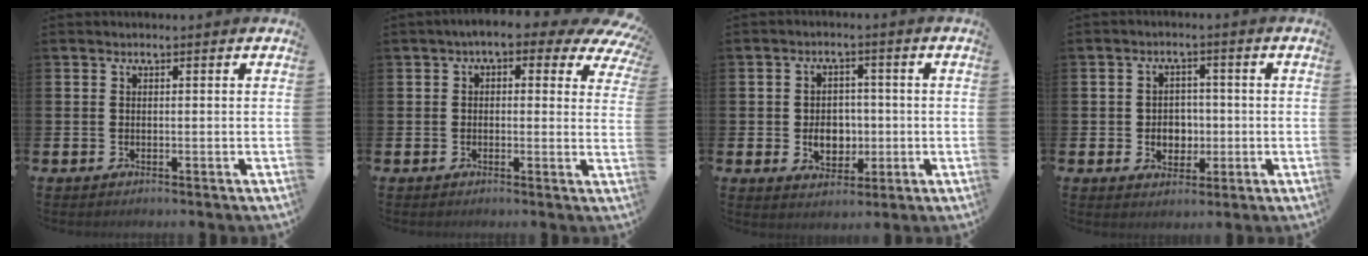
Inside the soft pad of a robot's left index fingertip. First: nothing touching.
{"total": 3.7, "force": [1.7, 1.9, 2.6], "torque": [-0.059, -0.008, 0.022]}
{"total": 4.6, "force": [-0.6, 3.8, 2.6], "torque": [-0.034, -0.001, -0.021]}
{"total": 3.5, "force": [-0.3, 3.2, 1.5], "torque": [-0.029, 0.004, -0.014]}